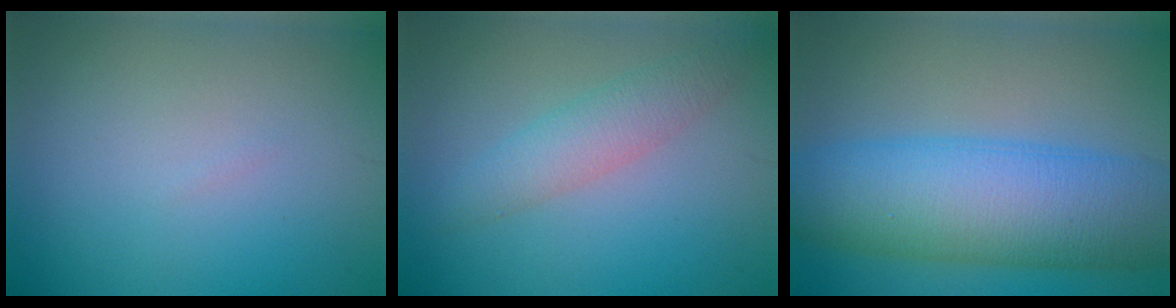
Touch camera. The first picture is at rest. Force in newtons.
{"total": 2.9, "press": 2.9, "slide": 0.1}
{"total": 11.5, "press": 11.5, "slide": 0.2}